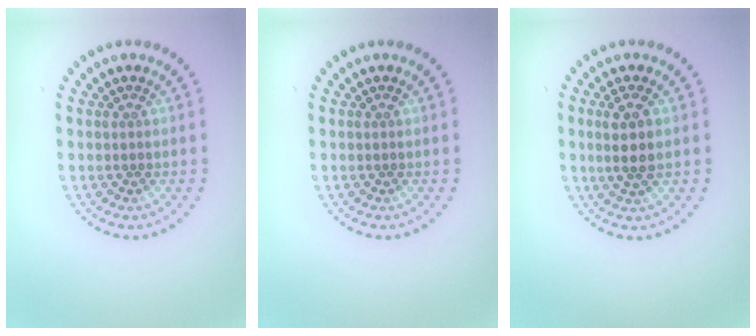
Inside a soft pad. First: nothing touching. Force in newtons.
{"total": 0.0}
{"total": 2.7, "press": 2.4, "slide": 1.1}